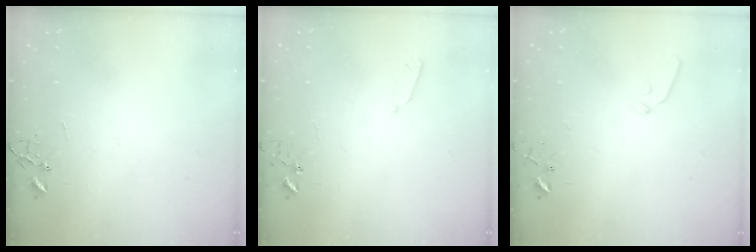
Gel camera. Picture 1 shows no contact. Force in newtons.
{"total": 3.4, "press": 3.4, "slide": 0.5}
{"total": 7.5, "press": 7.4, "slide": 0.9}